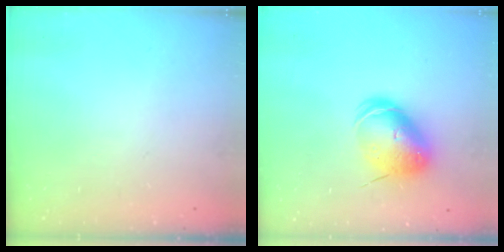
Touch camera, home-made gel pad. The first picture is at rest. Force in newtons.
{"total": 10.5, "press": 10.3, "slide": 2.1}